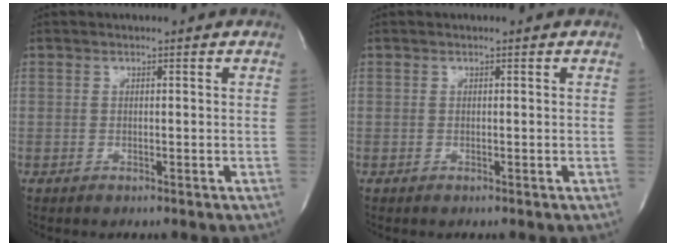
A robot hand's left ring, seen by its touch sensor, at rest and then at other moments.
{"total": 0.0}